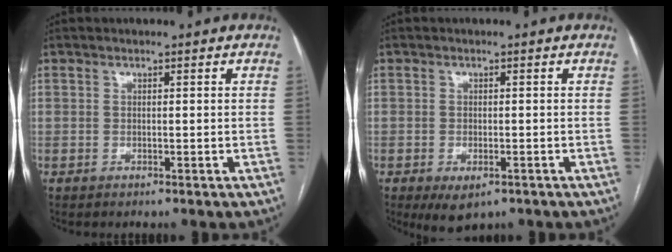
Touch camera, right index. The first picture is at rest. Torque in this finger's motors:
{"motor_torque": [0.66, -0.47, 0.17, 0.03]}